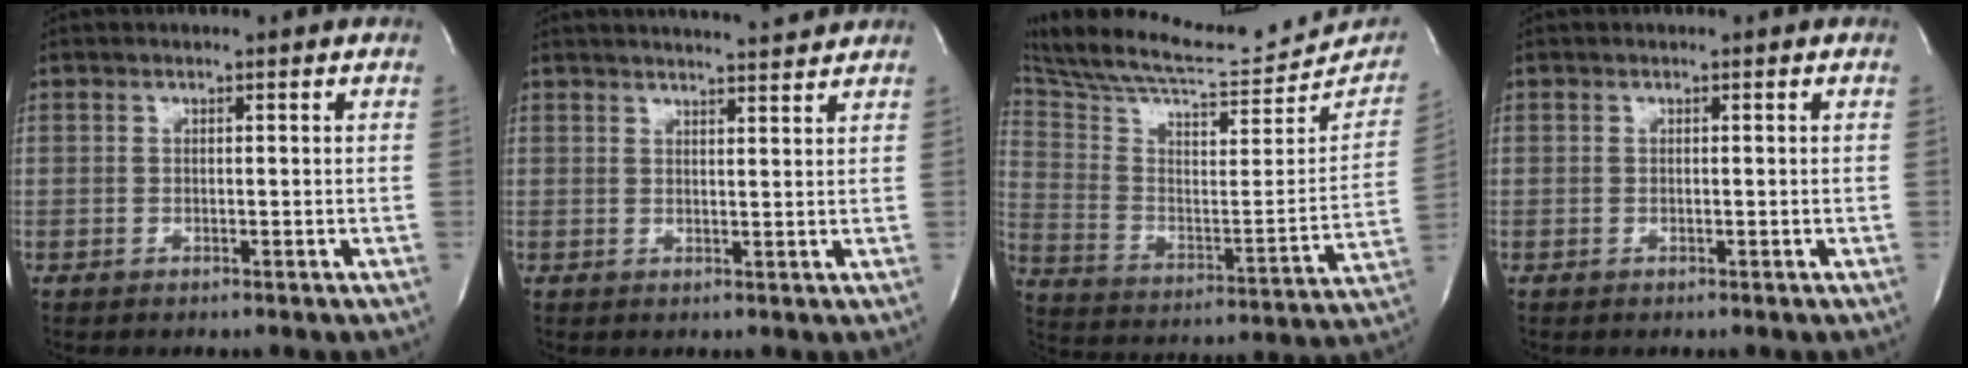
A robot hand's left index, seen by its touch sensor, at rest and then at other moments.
{"total": 7.9, "force": [7.5, 0.0, 2.5], "torque": [-0.042, 0.008, 0.094]}
{"total": 26.1, "force": [23.6, 3.7, 10.4], "torque": [-0.183, -0.049, 0.341]}
{"total": 0.0}